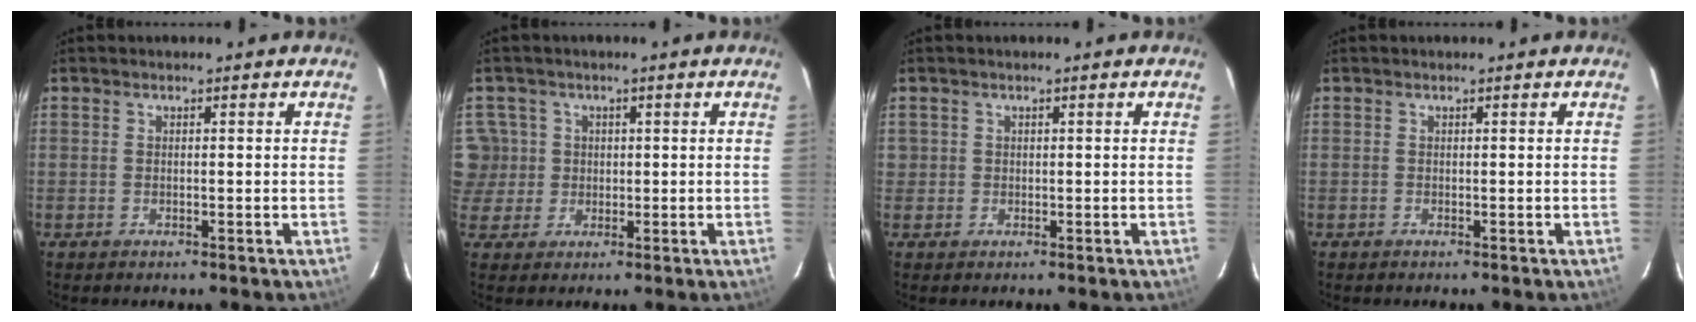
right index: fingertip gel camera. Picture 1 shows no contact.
{"total": 5.3, "force": [0.7, 5.2, 0.7], "torque": [-0.003, 0.013, 0.014]}
{"total": 1.1, "force": [0.0, 1.1, -0.1], "torque": [0.008, 0.006, 0.002]}
{"total": 0.0}